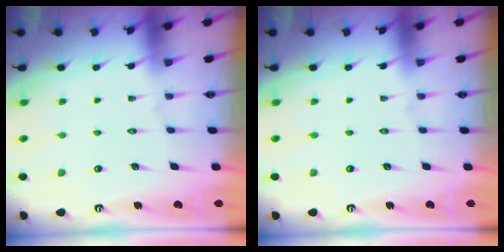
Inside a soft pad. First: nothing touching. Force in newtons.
{"total": 0.0}